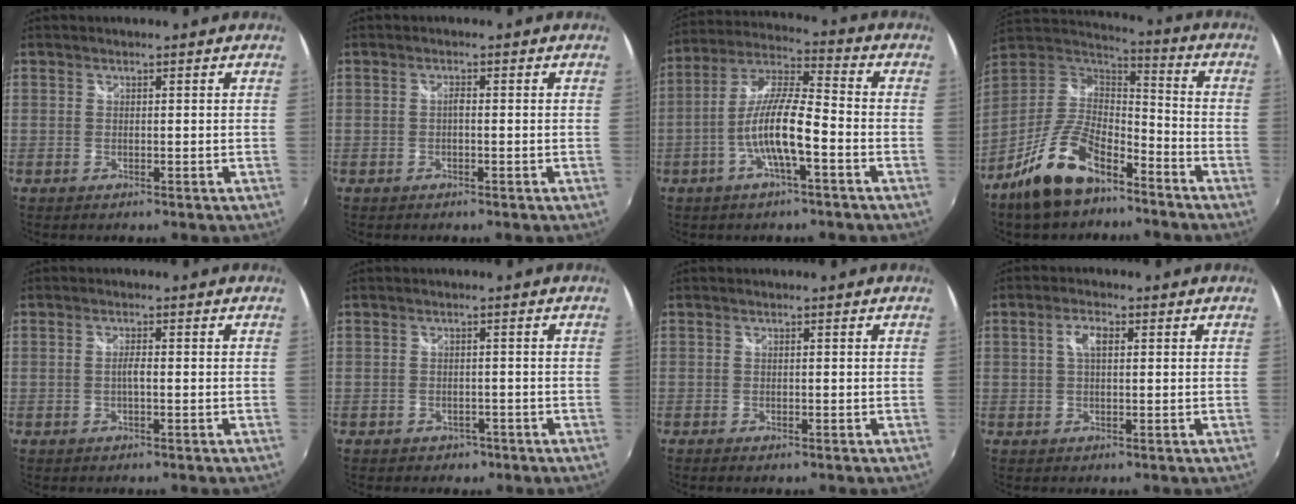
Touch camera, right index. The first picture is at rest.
{"total": 0.9, "force": [-0.3, 0.3, 0.8], "torque": [-0.015, 0.004, -0.006]}
{"total": 11.1, "force": [-4.0, 1.9, 10.2], "torque": [-0.209, 0.004, -0.077]}
{"total": 17.1, "force": [-10.9, 7.5, 10.8], "torque": [-0.234, -0.007, -0.199]}
{"total": 1.6, "force": [-0.3, 0.2, 1.5], "torque": [-0.030, 0.001, -0.008]}
{"total": 3.2, "force": [-1.8, 2.5, 0.8], "torque": [-0.021, -0.002, -0.023]}
{"total": 0.9, "force": [-0.6, 0.4, 0.5], "torque": [-0.011, -0.005, -0.011]}
{"total": 3.4, "force": [0.7, 1.4, 3.0], "torque": [-0.056, 0.008, 0.013]}